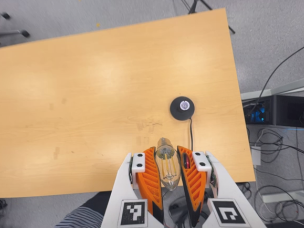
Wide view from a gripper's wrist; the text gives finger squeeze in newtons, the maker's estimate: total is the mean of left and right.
{"total": 23.5, "left": 25.6, "right": 21.3}